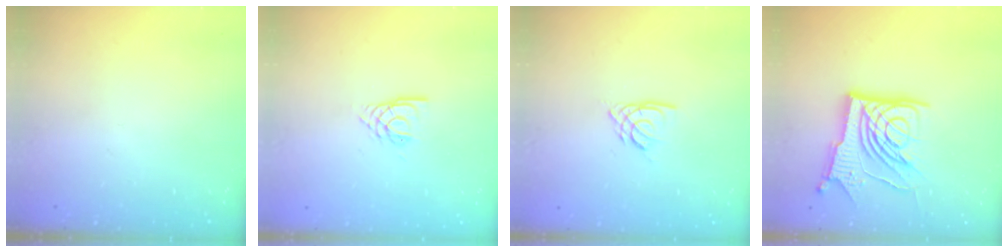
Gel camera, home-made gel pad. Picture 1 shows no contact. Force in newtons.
{"total": 2.9, "press": 2.8, "slide": 0.4}
{"total": 3.8, "press": 3.7, "slide": 0.4}
{"total": 16.0, "press": 15.9, "slide": 1.8}